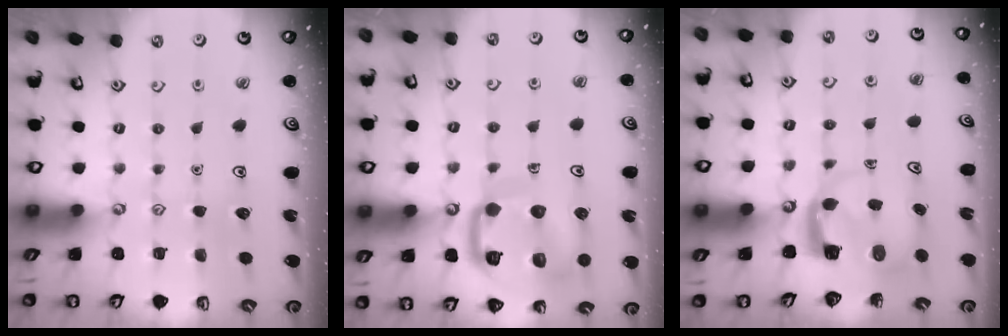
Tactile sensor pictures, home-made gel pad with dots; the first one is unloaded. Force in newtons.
{"total": 15.9, "press": 15.9, "slide": 1.6}
{"total": 5.8, "press": 5.8, "slide": 0.6}